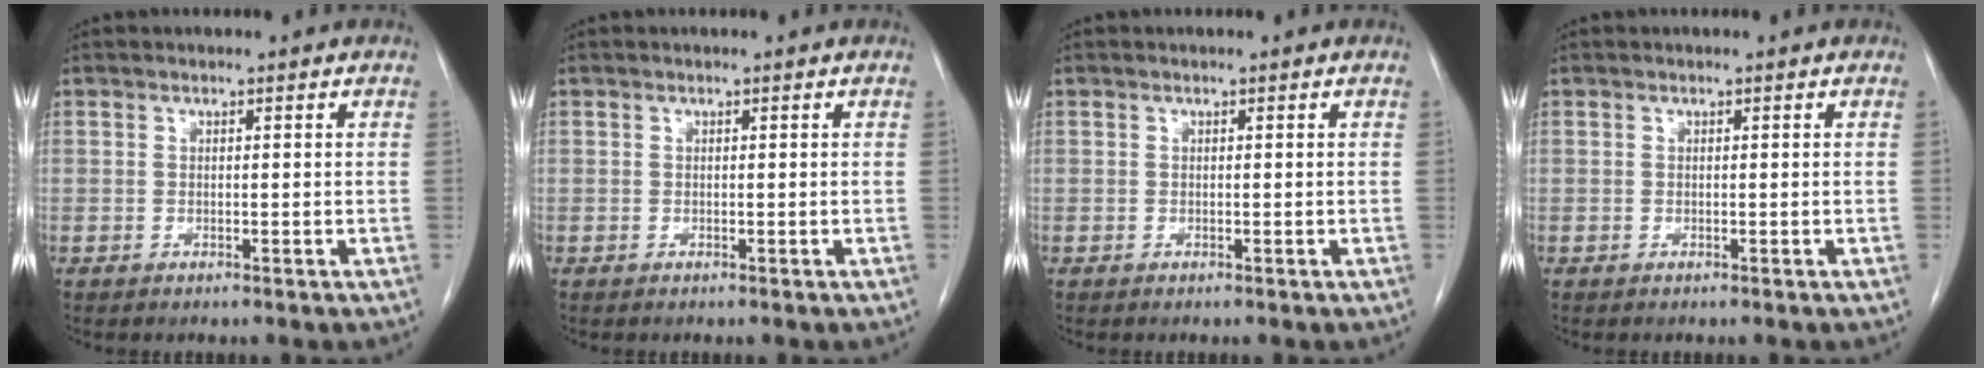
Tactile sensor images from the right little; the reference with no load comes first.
{"total": 0.0}
{"total": 0.0}
{"total": 0.0}